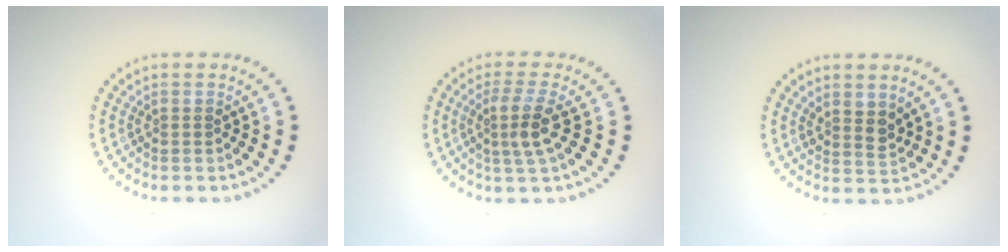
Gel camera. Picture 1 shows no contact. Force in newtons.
{"total": 3.0, "press": 2.5, "slide": 1.6}
{"total": 1.9, "press": 1.6, "slide": 1.0}